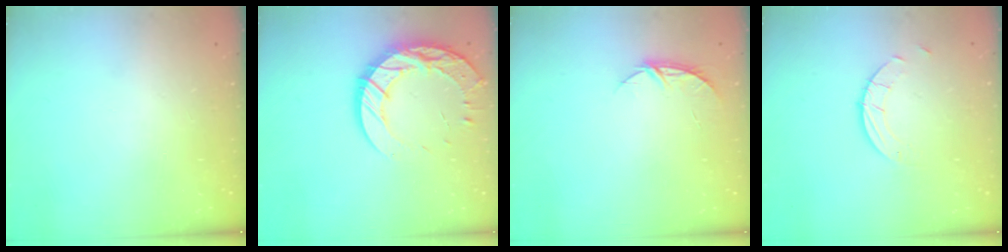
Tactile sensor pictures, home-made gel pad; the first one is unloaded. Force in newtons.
{"total": 16.1, "press": 16.0, "slide": 1.2}
{"total": 4.6, "press": 4.6, "slide": 0.5}
{"total": 2.5, "press": 2.5, "slide": 0.2}